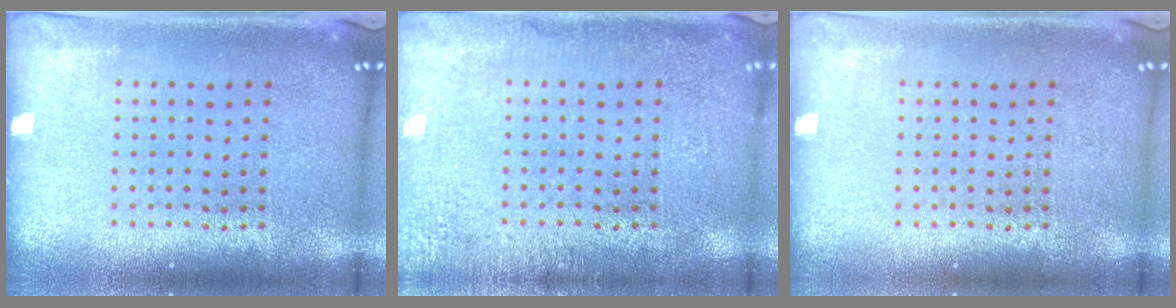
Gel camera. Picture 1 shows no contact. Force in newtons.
{"total": 2.8, "press": 2.8, "slide": 0.3}
{"total": 0.0}